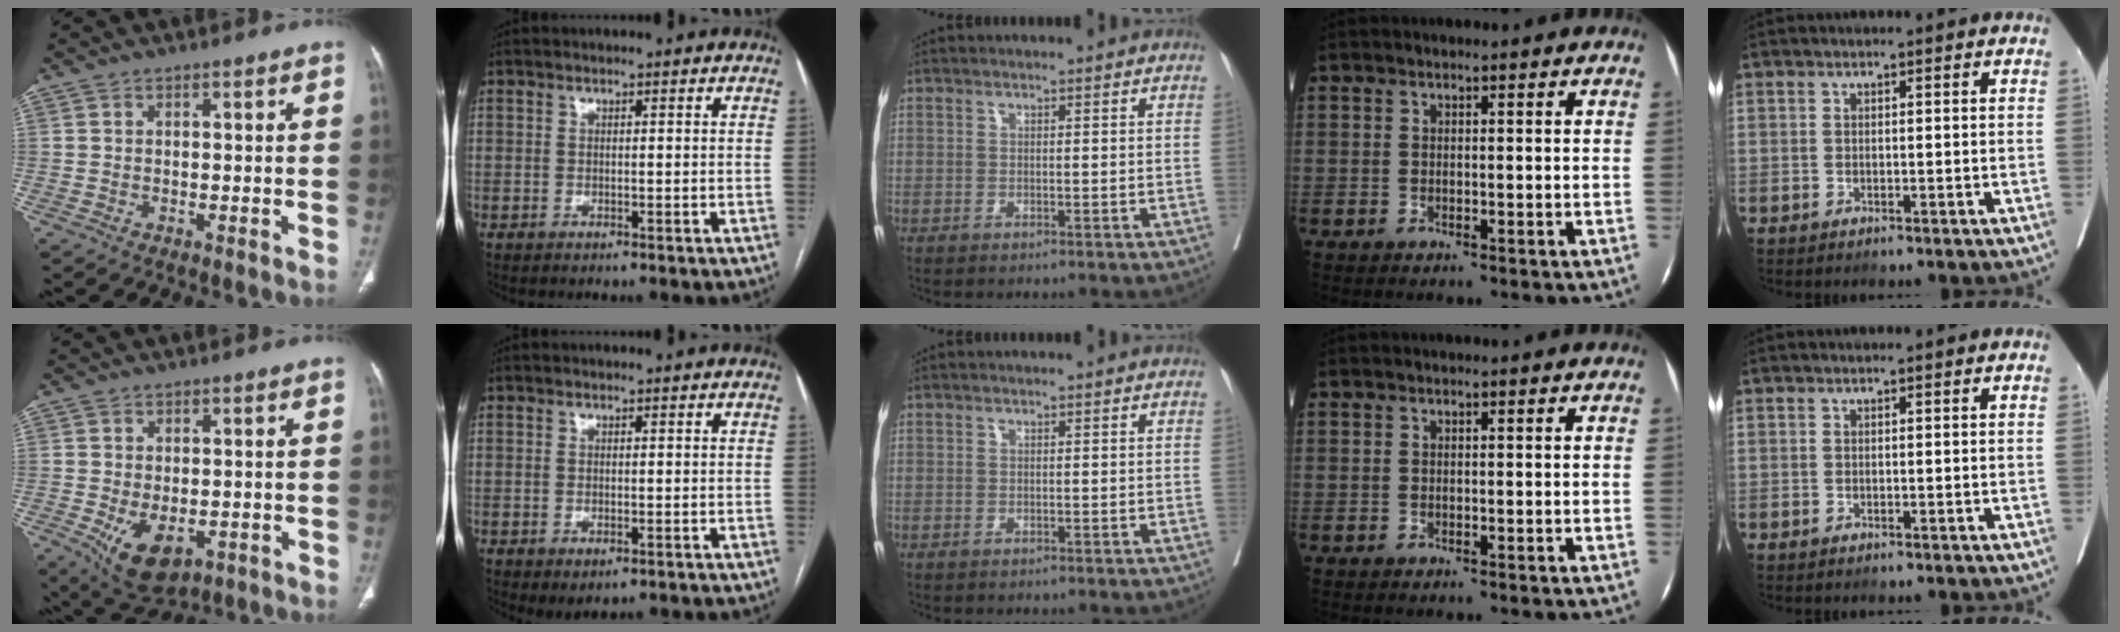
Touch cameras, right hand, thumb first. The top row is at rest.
{"thumb": {"total": 9.1, "force": [-3.0, 5.5, 6.7], "torque": [-0.099, -0.003, -0.031]}, "index": {"total": 2.2, "force": [-0.9, 1.1, 1.7], "torque": [-0.024, -0.004, -0.002]}}